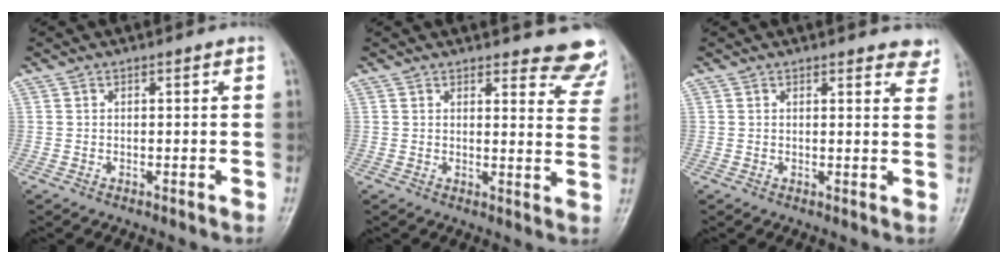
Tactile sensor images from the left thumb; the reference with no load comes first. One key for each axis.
{"total": 9.7, "fx": 9.1, "fy": 2.7, "fz": 2.1, "tx": 0.021, "ty": -0.067, "tz": 0.077}
{"total": 4.3, "fx": 3.9, "fy": 1.3, "fz": 1.4, "tx": 0.007, "ty": -0.020, "tz": 0.031}